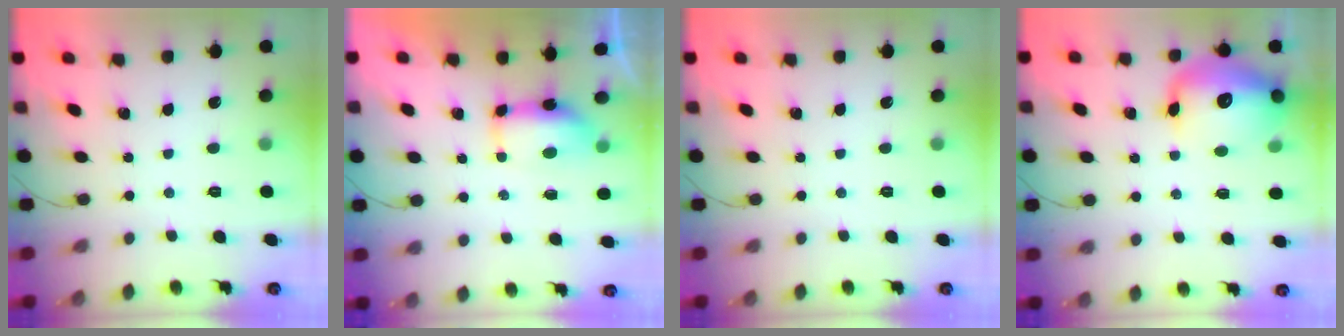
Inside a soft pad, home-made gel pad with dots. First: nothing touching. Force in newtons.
{"total": 9.4, "press": 7.8, "slide": 5.3}
{"total": 0.0}
{"total": 15.7, "press": 15.4, "slide": 3.4}